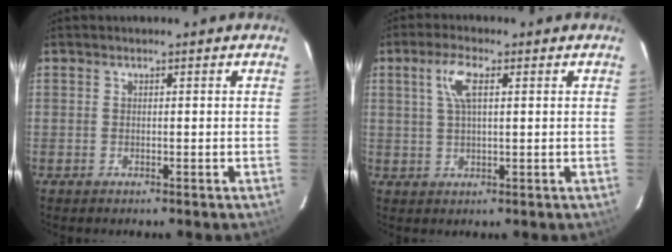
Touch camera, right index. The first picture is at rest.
{"total": 5.3, "force": [1.8, 2.9, 4.1], "torque": [-0.076, 0.015, 0.033]}